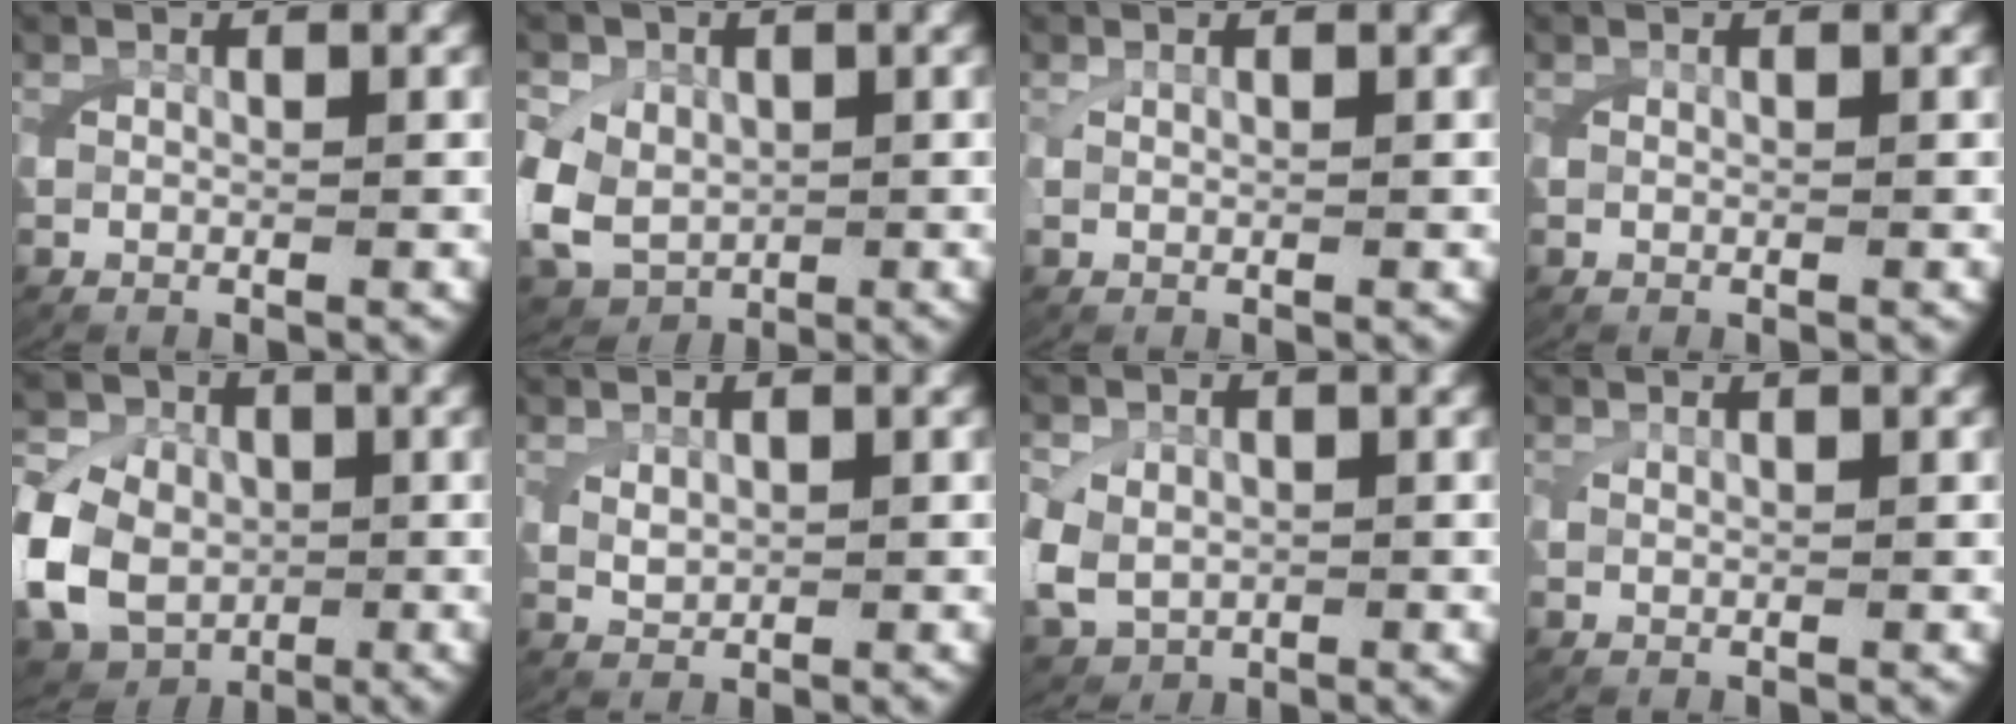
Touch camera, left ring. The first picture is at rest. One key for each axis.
{"total": 8.0, "fx": -1.5, "fy": 7.1, "fz": 3.3, "tx": -0.104, "ty": -0.050, "tz": -0.003}
{"total": 0.7, "fx": 0.4, "fy": 0.4, "fz": 0.5, "tx": -0.019, "ty": 0.000, "tz": 0.012}
{"total": 0.0}
{"total": 11.4, "fx": -2.3, "fy": 10.2, "fz": 4.5, "tx": -0.121, "ty": -0.046, "tz": -0.028}
{"total": 1.0, "fx": 0.6, "fy": 0.4, "fz": 0.7, "tx": -0.018, "ty": -0.005, "tz": 0.023}
{"total": 3.7, "fx": -0.6, "fy": 3.2, "fz": 1.9, "tx": -0.053, "ty": -0.019, "tz": 0.006}
{"total": 0.6, "fx": 0.5, "fy": 0.1, "fz": 0.4, "tx": -0.010, "ty": 0.002, "tz": 0.012}